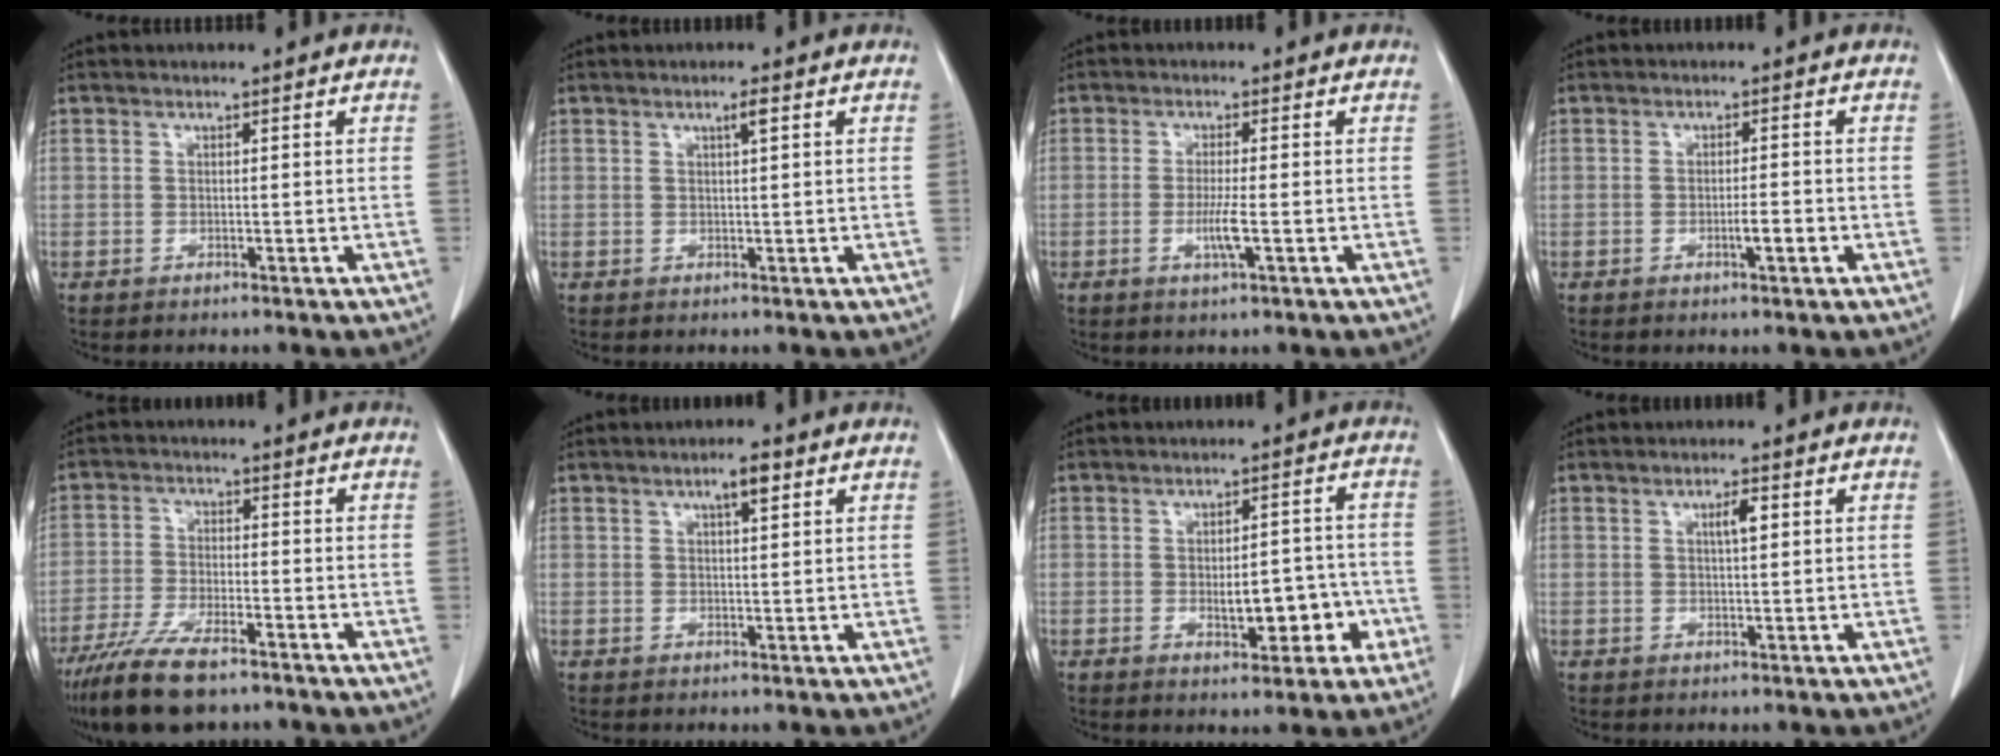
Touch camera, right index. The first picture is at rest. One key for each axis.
{"total": 2.0, "fx": 0.9, "fy": 0.3, "fz": 1.7, "tx": -0.032, "ty": 0.002, "tz": 0.017}
{"total": 4.0, "fx": -1.1, "fy": 0.2, "fz": 3.8, "tx": -0.077, "ty": -0.006, "tz": -0.019}
{"total": 2.9, "fx": -1.0, "fy": 0.6, "fz": 2.7, "tx": -0.047, "ty": 0.001, "tz": -0.012}
{"total": 12.3, "fx": -9.0, "fy": 3.7, "fz": 7.6, "tx": -0.146, "ty": -0.024, "tz": -0.157}
{"total": 3.6, "fx": 1.8, "fy": 1.0, "fz": 2.9, "tx": -0.053, "ty": 0.003, "tz": 0.032}
{"total": 8.2, "fx": -2.2, "fy": 3.6, "fz": 7.0, "tx": -0.093, "ty": 0.020, "tz": -0.020}
{"total": 2.8, "fx": 0.9, "fy": 0.7, "fz": 2.6, "tx": -0.047, "ty": 0.003, "tz": 0.017}